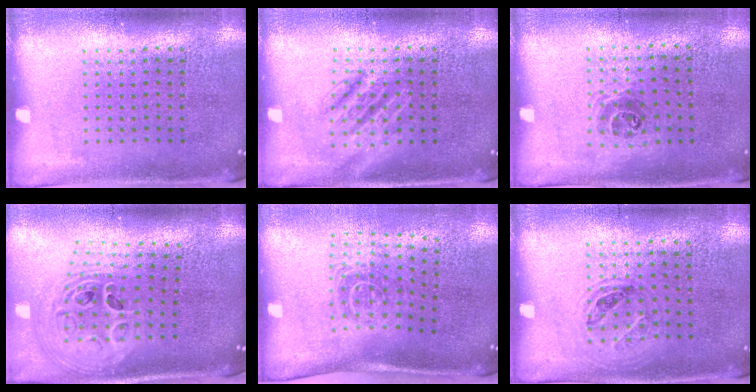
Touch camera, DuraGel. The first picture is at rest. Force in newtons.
{"total": 2.7, "press": 2.6, "slide": 0.4}
{"total": 1.0, "press": 0.7, "slide": 0.6}
{"total": 2.8, "press": 2.0, "slide": 1.9}
{"total": 1.7, "press": 1.2, "slide": 1.3}
{"total": 1.1, "press": 0.9, "slide": 0.6}